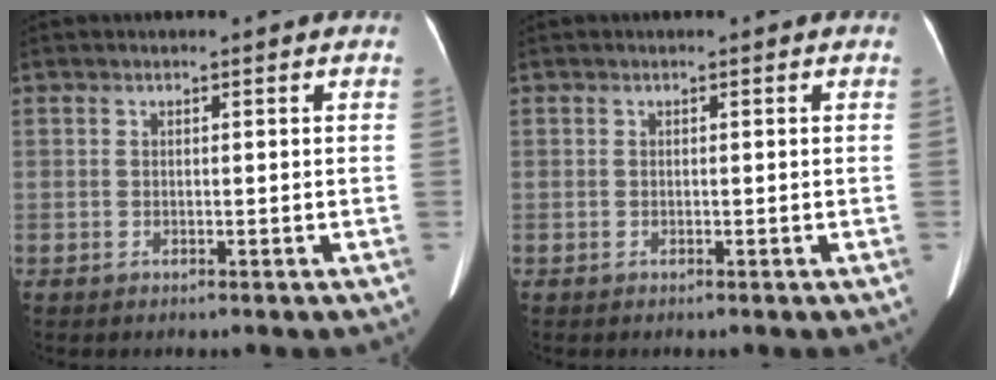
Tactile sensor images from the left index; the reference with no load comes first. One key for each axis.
{"total": 0.0}